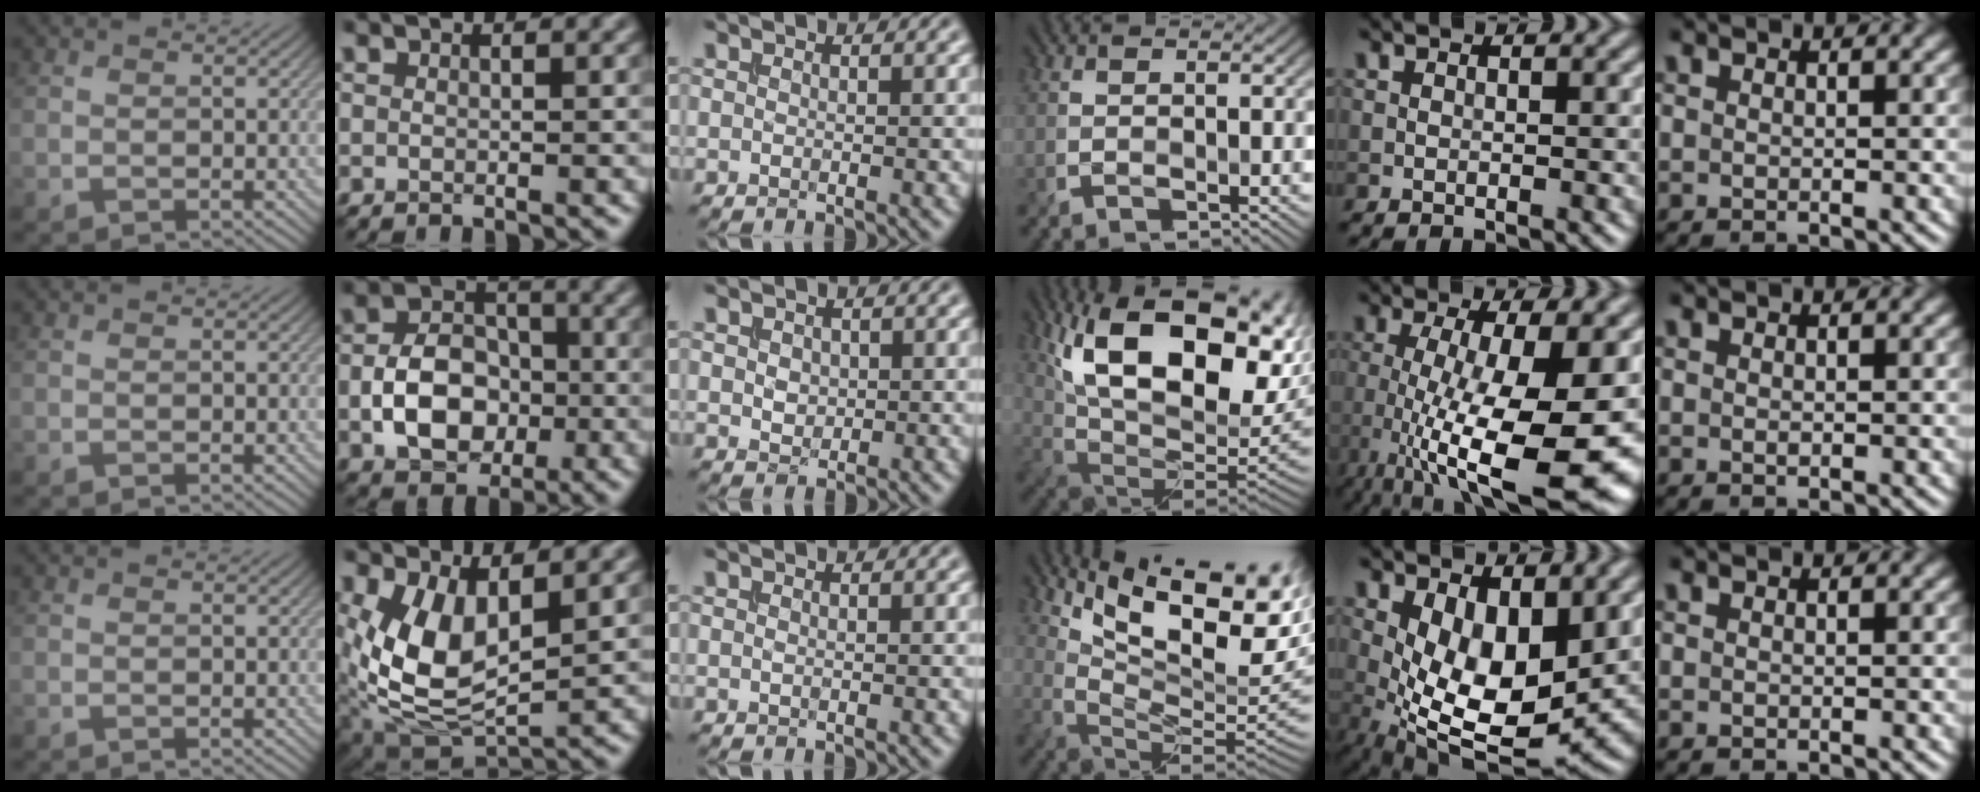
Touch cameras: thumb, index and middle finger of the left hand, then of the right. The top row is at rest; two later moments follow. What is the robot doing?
{"motion": "insert", "object": "drawer"}